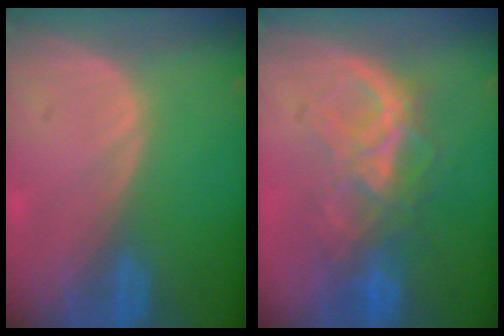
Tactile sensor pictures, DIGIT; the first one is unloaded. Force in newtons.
{"total": 7.5, "press": 7.3, "slide": 1.6}